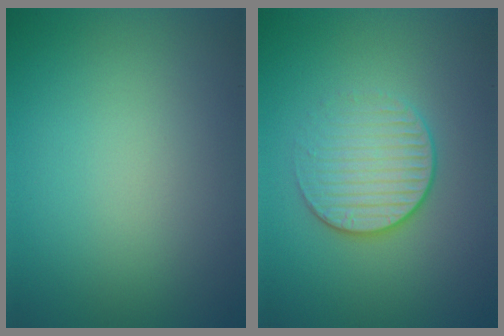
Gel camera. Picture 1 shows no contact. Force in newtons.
{"total": 3.2, "press": 2.9, "slide": 1.4}